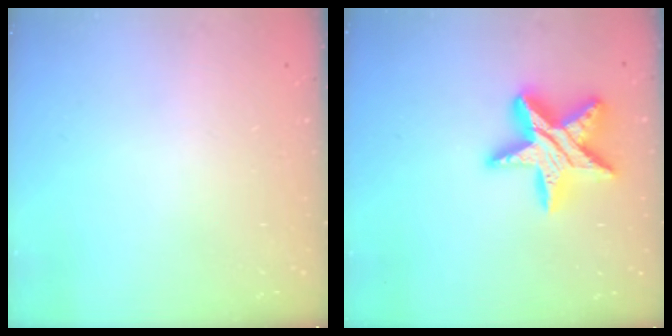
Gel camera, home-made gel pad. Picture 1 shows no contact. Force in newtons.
{"total": 17.3, "press": 17.3, "slide": 1.2}